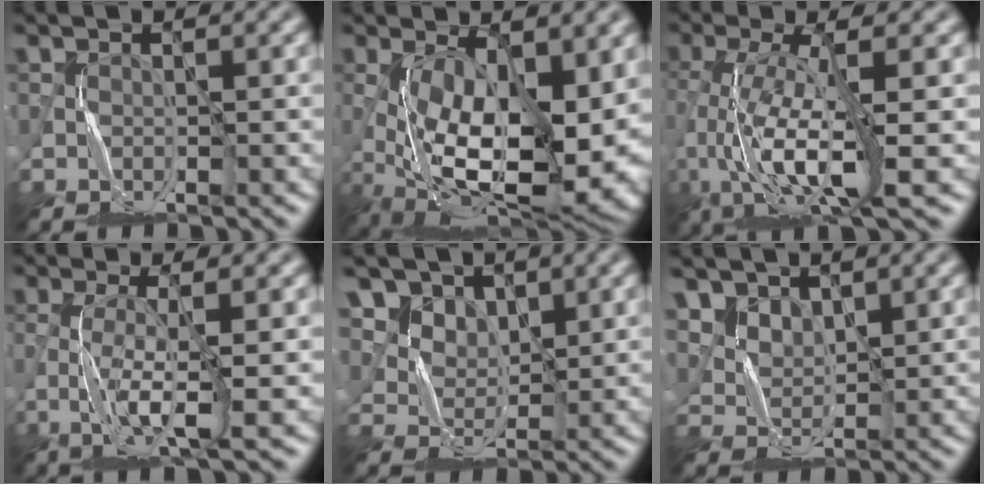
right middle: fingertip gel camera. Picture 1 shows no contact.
{"total": 16.7, "force": [-3.5, 6.8, 14.8], "torque": [-0.244, -0.025, -0.045]}
{"total": 8.8, "force": [-1.9, 2.2, 8.3], "torque": [-0.173, 0.002, -0.042]}
{"total": 4.5, "force": [-0.9, 0.8, 4.3], "torque": [-0.091, -0.003, -0.023]}
{"total": 8.2, "force": [5.2, 5.5, 3.1], "torque": [-0.081, -0.010, 0.108]}
{"total": 4.7, "force": [3.5, 2.6, 1.7], "torque": [-0.051, -0.012, 0.090]}